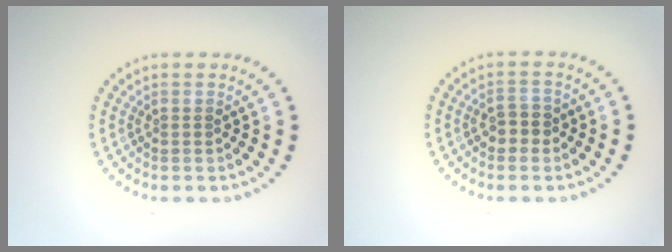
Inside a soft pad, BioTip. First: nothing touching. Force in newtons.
{"total": 1.8, "press": 1.8, "slide": 0.5}